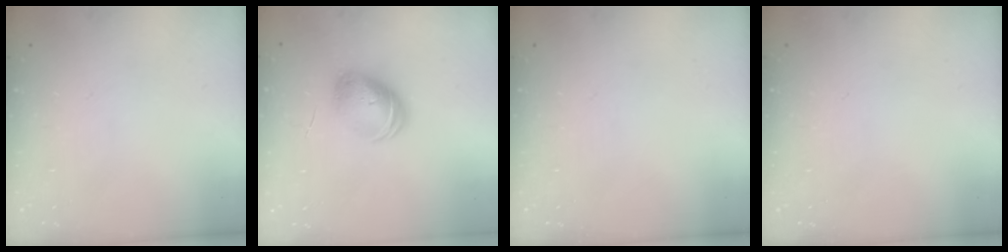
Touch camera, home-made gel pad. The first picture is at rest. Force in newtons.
{"total": 8.6, "press": 8.6, "slide": 0.7}
{"total": 0.0}
{"total": 0.0}